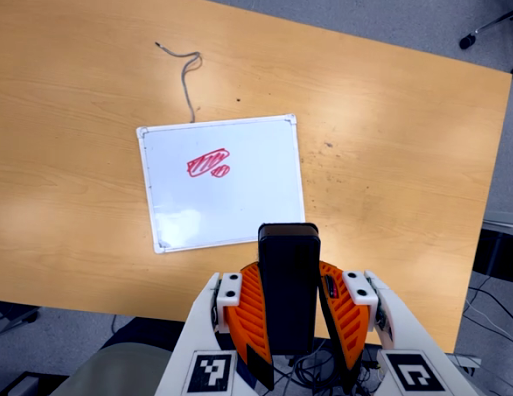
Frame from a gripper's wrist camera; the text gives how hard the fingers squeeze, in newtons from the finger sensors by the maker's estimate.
{"total": 9.1, "left": 7.5, "right": 10.6}